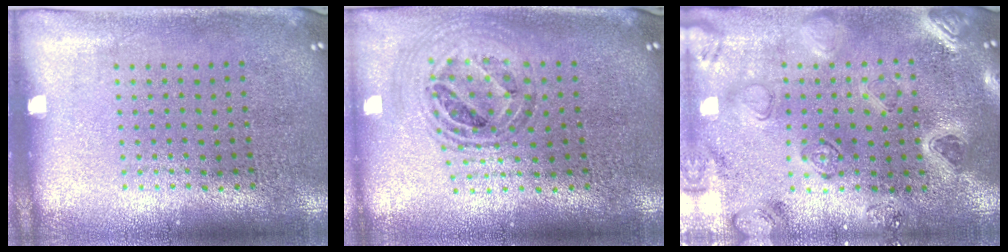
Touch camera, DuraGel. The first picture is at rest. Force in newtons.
{"total": 0.9, "press": 0.9, "slide": 0.2}
{"total": 2.3, "press": 2.3, "slide": 0.3}